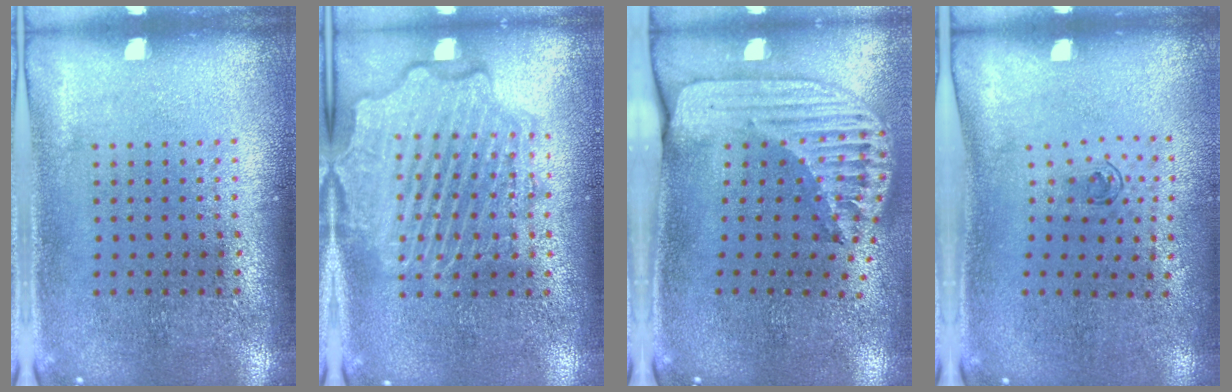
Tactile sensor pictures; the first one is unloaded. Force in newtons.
{"total": 4.4, "press": 4.4, "slide": 0.5}
{"total": 2.5, "press": 1.8, "slide": 1.8}
{"total": 0.6, "press": 0.3, "slide": 0.6}